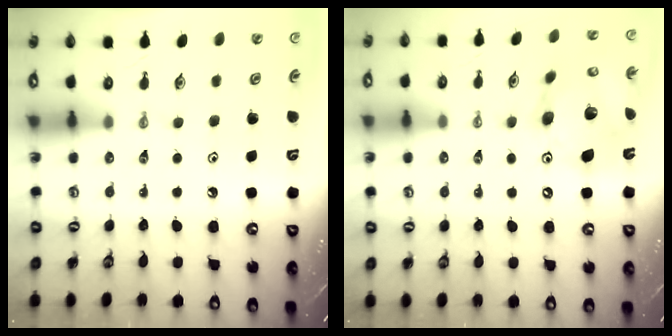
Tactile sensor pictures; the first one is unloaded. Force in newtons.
{"total": 16.8, "press": 16.5, "slide": 3.0}